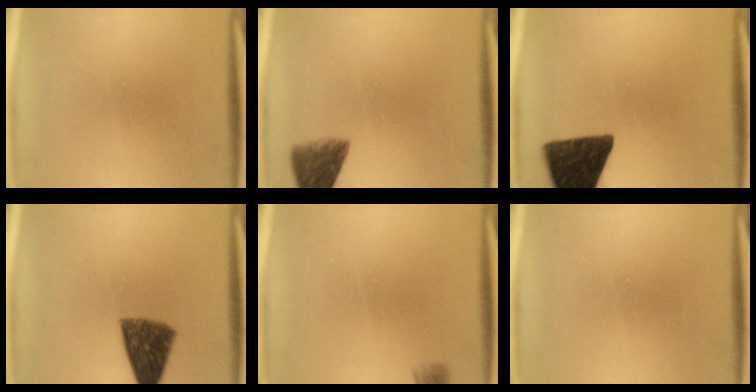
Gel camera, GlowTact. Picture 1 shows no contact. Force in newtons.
{"total": 5.6}
{"total": 14.4}
{"total": 9.2}
{"total": 2.9}
{"total": 0.0}